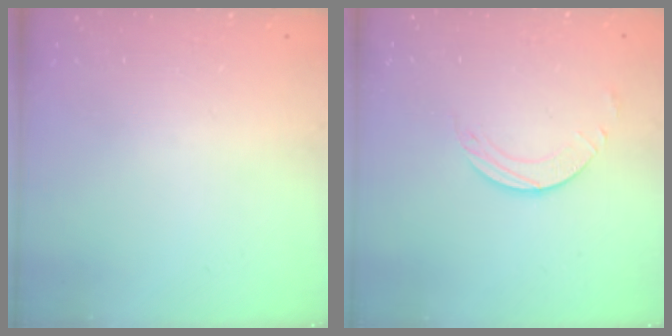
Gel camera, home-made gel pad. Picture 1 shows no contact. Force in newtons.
{"total": 2.0, "press": 1.9, "slide": 0.3}